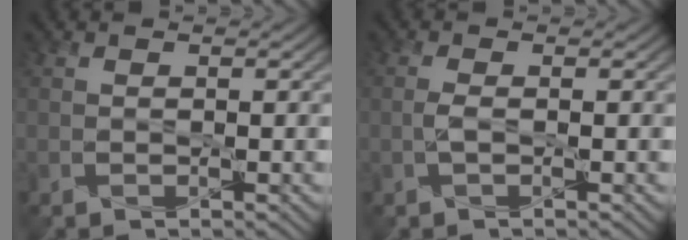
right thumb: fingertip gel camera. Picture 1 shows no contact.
{"total": 1.2, "force": [-0.3, 0.3, 1.1], "torque": [-0.027, 0.002, -0.009]}